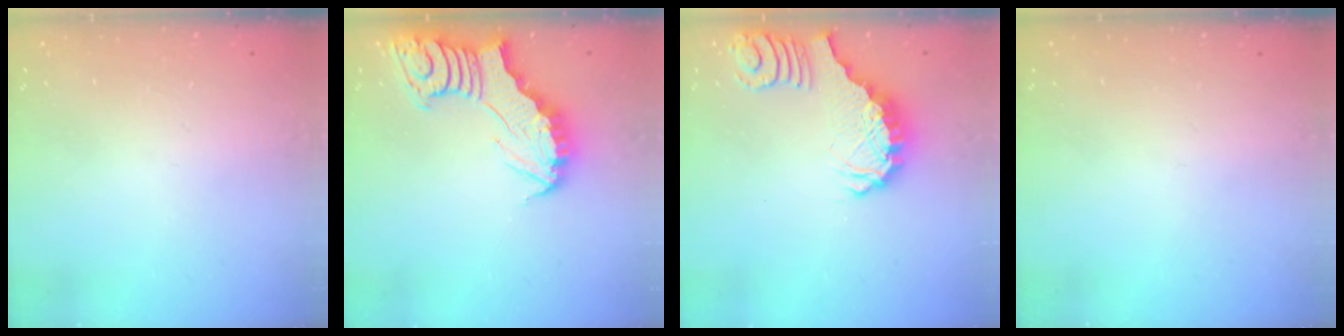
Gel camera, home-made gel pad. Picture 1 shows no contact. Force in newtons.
{"total": 5.3, "press": 5.2, "slide": 0.6}
{"total": 2.7, "press": 2.7, "slide": 0.5}
{"total": 0.0}